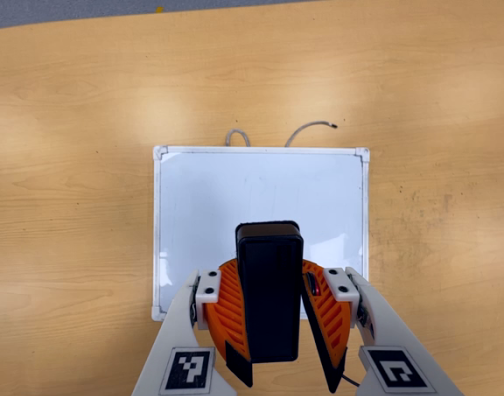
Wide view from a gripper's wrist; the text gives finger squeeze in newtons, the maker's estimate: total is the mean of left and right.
{"total": 9.1, "left": 9.3, "right": 8.9}